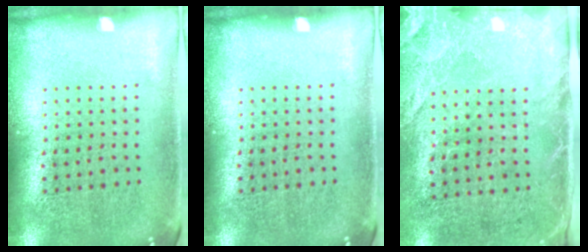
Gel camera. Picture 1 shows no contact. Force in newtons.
{"total": 0.0}
{"total": 2.7, "press": 2.2, "slide": 1.6}